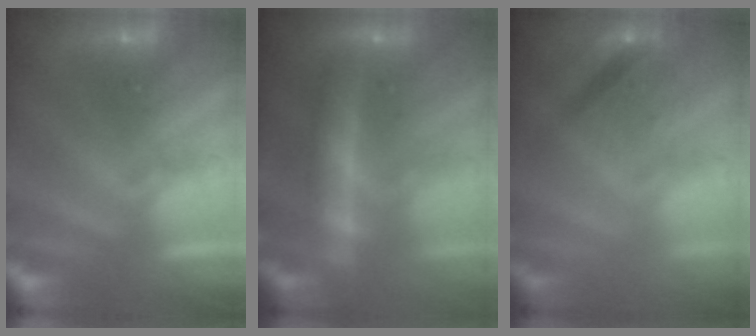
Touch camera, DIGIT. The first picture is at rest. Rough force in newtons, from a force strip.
{"total": 6.2}
{"total": 2.8}